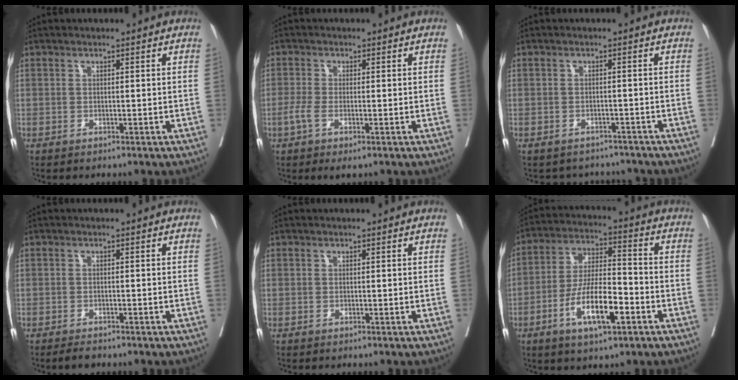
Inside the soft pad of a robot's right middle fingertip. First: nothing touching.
{"total": 3.7, "force": [-1.4, 0.9, 3.3], "torque": [-0.067, -0.008, -0.027]}
{"total": 5.3, "force": [-5.0, 1.6, -0.3], "torque": [0.011, 0.015, -0.058]}
{"total": 1.6, "force": [-1.4, 0.4, 0.6], "torque": [-0.012, -0.002, -0.019]}
{"total": 0.0}
{"total": 11.2, "force": [-4.8, 2.8, 9.7], "torque": [-0.186, -0.001, -0.087]}